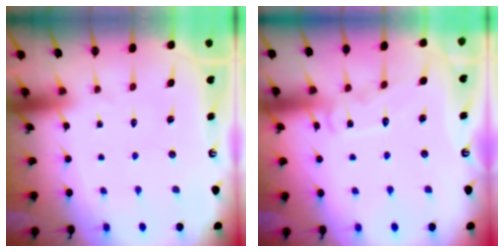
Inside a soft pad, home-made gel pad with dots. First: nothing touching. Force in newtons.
{"total": 8.0, "press": 7.9, "slide": 0.7}